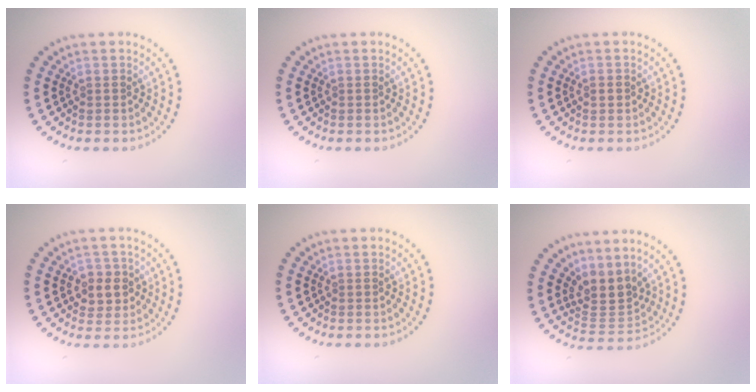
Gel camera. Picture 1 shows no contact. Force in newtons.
{"total": 0.0}
{"total": 1.1, "press": 1.1, "slide": 0.0}
{"total": 2.4, "press": 2.3, "slide": 0.8}
{"total": 0.0}
{"total": 3.3, "press": 2.5, "slide": 2.2}